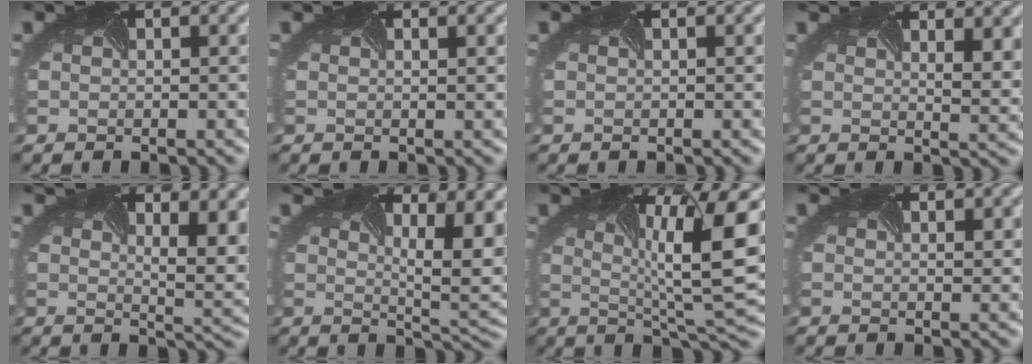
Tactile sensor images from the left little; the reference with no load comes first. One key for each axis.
{"total": 0.7, "fx": 0.3, "fy": 0.1, "fz": 0.6, "tx": -0.005, "ty": -0.005, "tz": 0.001}
{"total": 0.0}
{"total": 6.4, "fx": 4.0, "fy": 2.5, "fz": 4.3, "tx": -0.054, "ty": 0.008, "tz": 0.057}
{"total": 10.3, "fx": 4.5, "fy": 4.3, "fz": 8.2, "tx": -0.102, "ty": 0.020, "tz": 0.063}
{"total": 12.1, "fx": 3.9, "fy": 5.0, "fz": 10.3, "tx": -0.126, "ty": 0.024, "tz": 0.057}
{"total": 11.3, "fx": 1.8, "fy": 2.5, "fz": 10.9, "tx": -0.151, "ty": -0.006, "tz": 0.028}
{"total": 2.0, "fx": 1.7, "fy": 0.6, "fz": 0.8, "tx": -0.018, "ty": 0.001, "tz": 0.026}